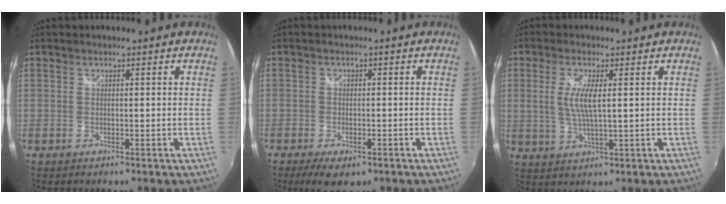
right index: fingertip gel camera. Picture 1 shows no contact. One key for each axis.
{"total": 6.4, "fx": -4.1, "fy": 2.9, "fz": 3.9, "tx": -0.092, "ty": -0.023, "tz": -0.068}
{"total": 5.8, "fx": 0.9, "fy": 1.0, "fz": 5.7, "tx": -0.116, "ty": -0.005, "tz": 0.018}